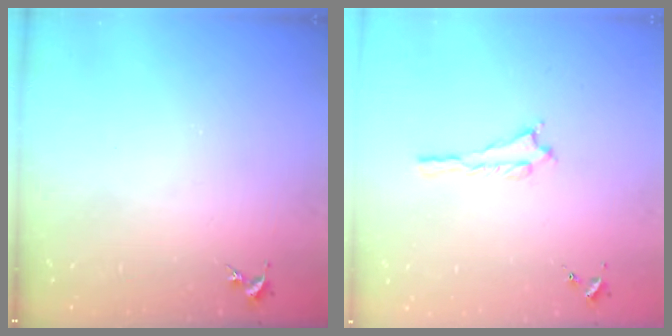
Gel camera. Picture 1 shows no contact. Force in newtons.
{"total": 0.6, "press": 0.6, "slide": 0.2}